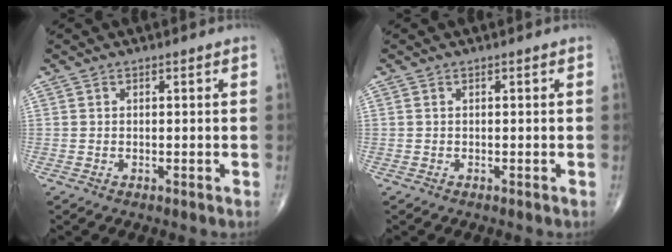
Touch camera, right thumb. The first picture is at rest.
{"total": 0.0}